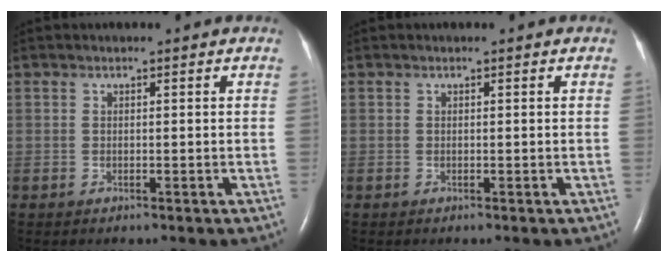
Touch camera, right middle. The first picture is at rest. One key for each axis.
{"total": 0.0}